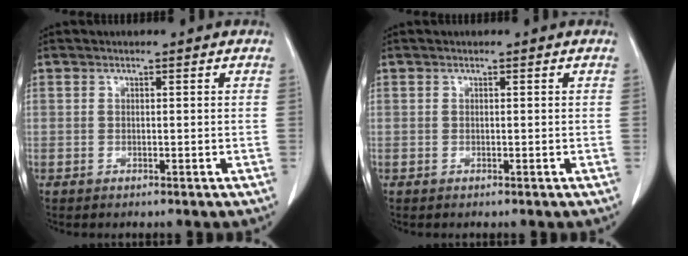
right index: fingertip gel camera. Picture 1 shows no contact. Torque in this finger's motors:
{"motor_torque": [0.00, 0.00, 0.00, 0.00]}